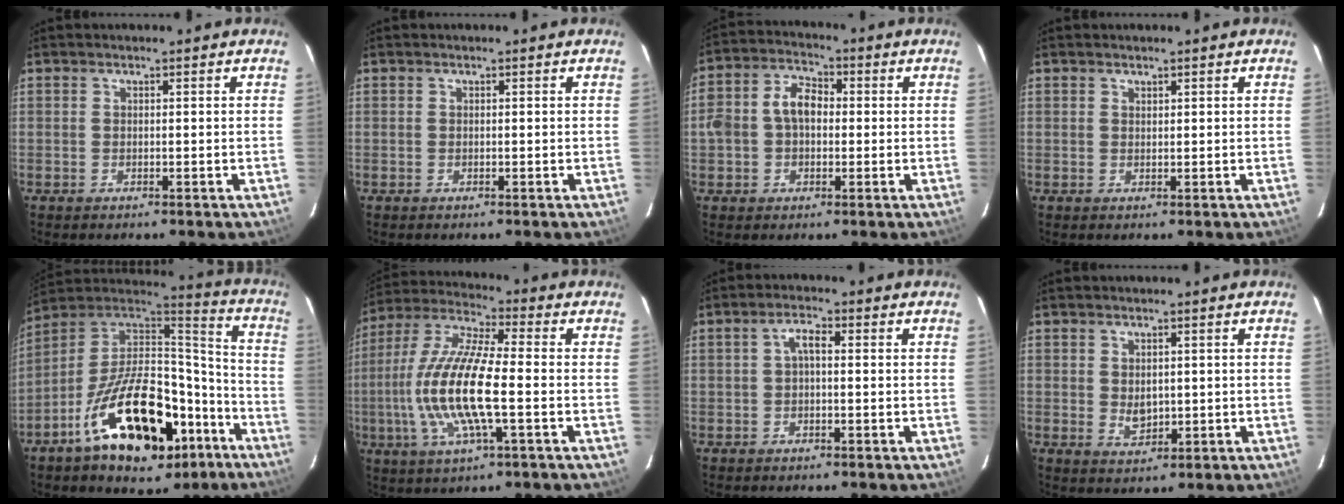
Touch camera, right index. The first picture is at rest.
{"total": 0.0}
{"total": 7.9, "force": [-0.2, 5.7, 5.4], "torque": [-0.111, 0.026, -0.004]}
{"total": 0.6, "force": [0.5, 0.3, 0.0], "torque": [-0.001, 0.001, 0.010]}
{"total": 25.3, "force": [-12.1, 13.4, 17.8], "torque": [-0.316, 0.015, -0.173]}
{"total": 15.9, "force": [-2.8, 3.3, 15.3], "torque": [-0.309, -0.006, -0.058]}
{"total": 2.5, "force": [0.0, 1.0, 2.2], "torque": [-0.046, 0.011, 0.000]}
{"total": 3.3, "force": [0.2, 2.4, 2.2], "torque": [-0.037, -0.003, 0.009]}